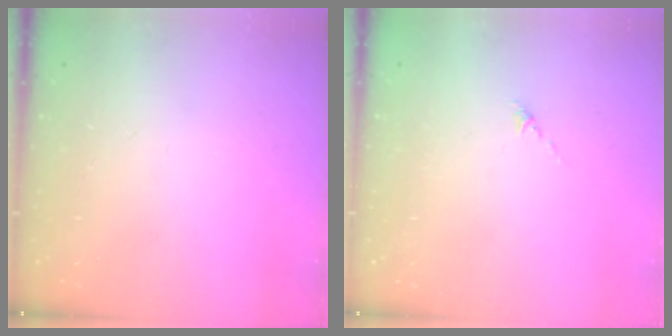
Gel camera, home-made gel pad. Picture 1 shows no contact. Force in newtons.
{"total": 0.0}